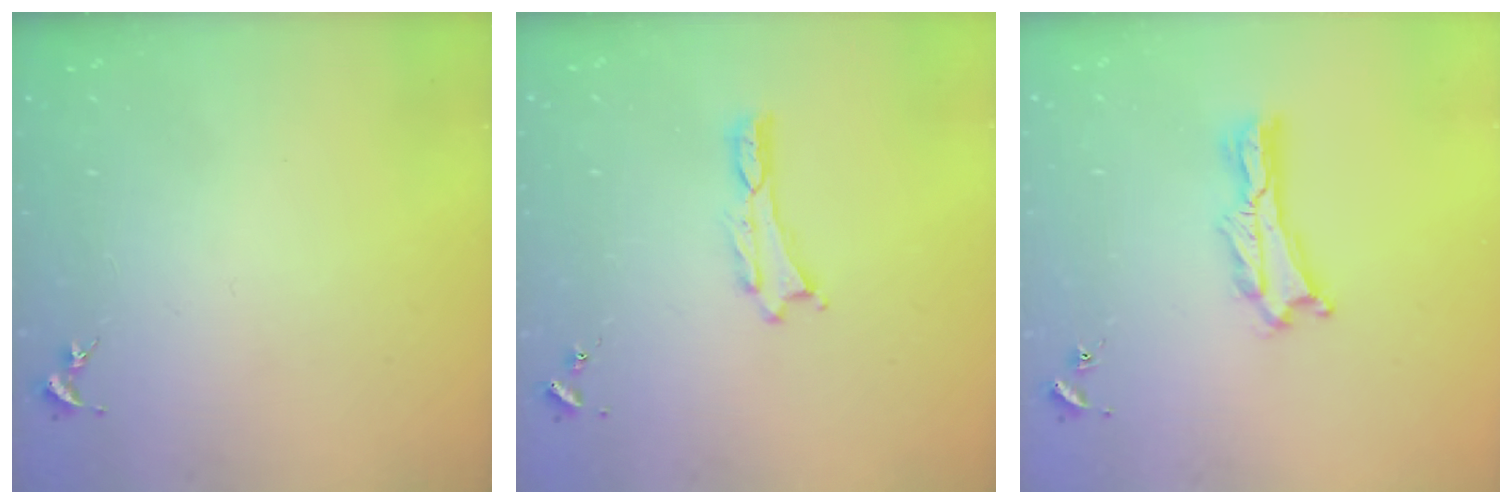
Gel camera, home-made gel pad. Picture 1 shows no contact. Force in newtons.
{"total": 0.0}
{"total": 1.4, "press": 1.4, "slide": 0.3}